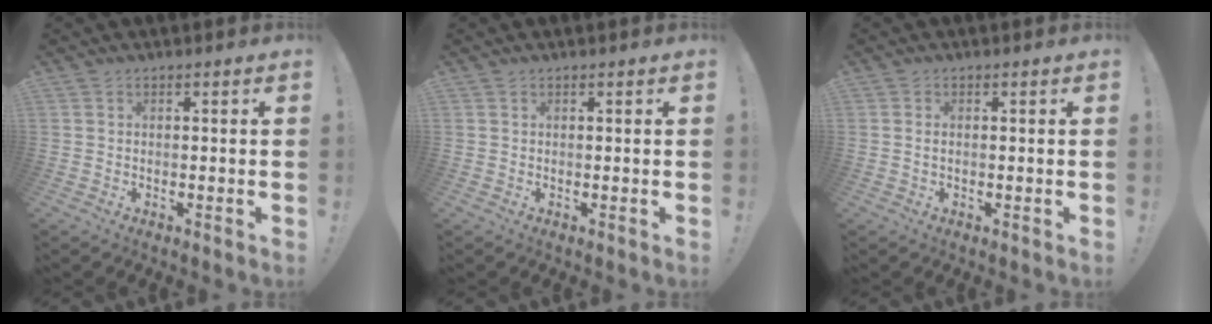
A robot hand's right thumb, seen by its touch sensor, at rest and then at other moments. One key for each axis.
{"total": 0.0}
{"total": 0.8, "fx": 0.2, "fy": 0.2, "fz": 0.7, "tx": -0.021, "ty": 0.005, "tz": 0.005}